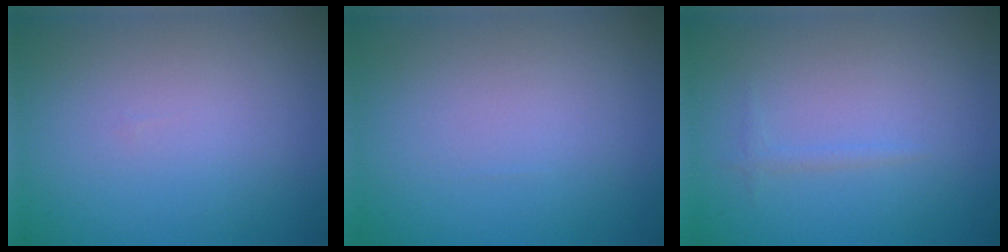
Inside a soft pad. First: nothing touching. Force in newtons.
{"total": 0.0}
{"total": 0.6, "press": 0.6, "slide": 0.1}